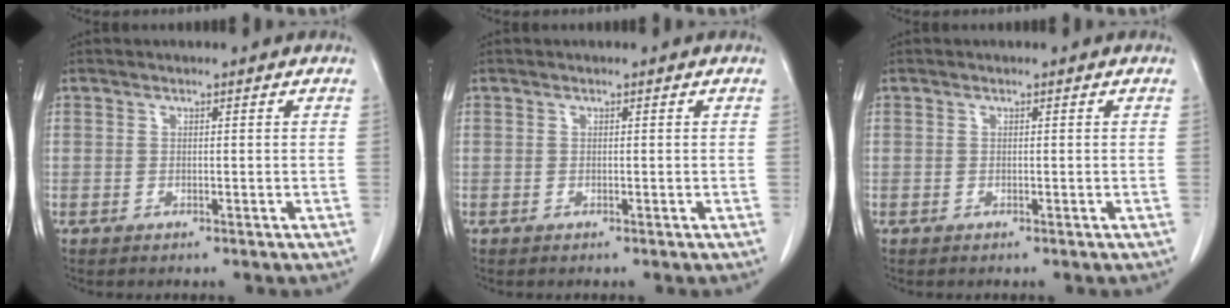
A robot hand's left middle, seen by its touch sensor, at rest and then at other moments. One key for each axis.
{"total": 0.0}
{"total": 0.0}